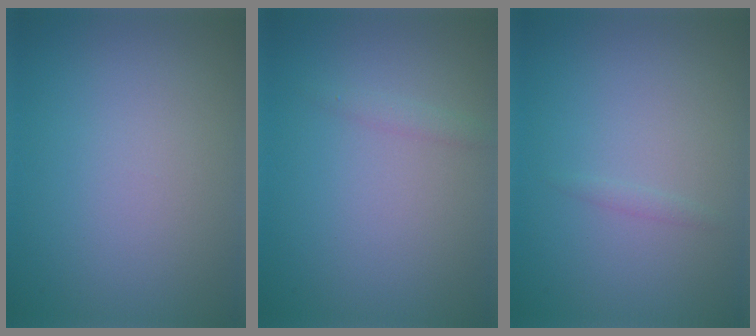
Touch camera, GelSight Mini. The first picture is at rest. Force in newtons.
{"total": 0.8, "press": 0.8, "slide": 0.0}
{"total": 0.6, "press": 0.6, "slide": 0.0}